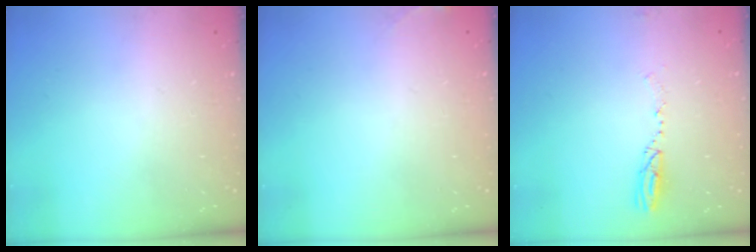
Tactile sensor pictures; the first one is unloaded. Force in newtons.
{"total": 4.9, "press": 4.5, "slide": 1.7}
{"total": 3.9, "press": 3.8, "slide": 0.5}